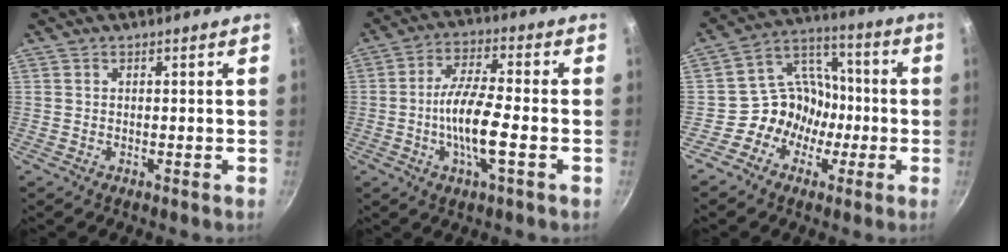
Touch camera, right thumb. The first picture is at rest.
{"total": 10.4, "force": [-2.4, 2.3, 9.9], "torque": [-0.188, 0.019, -0.052]}
{"total": 10.9, "force": [-3.5, 9.6, 3.8], "torque": [-0.002, 0.056, -0.077]}